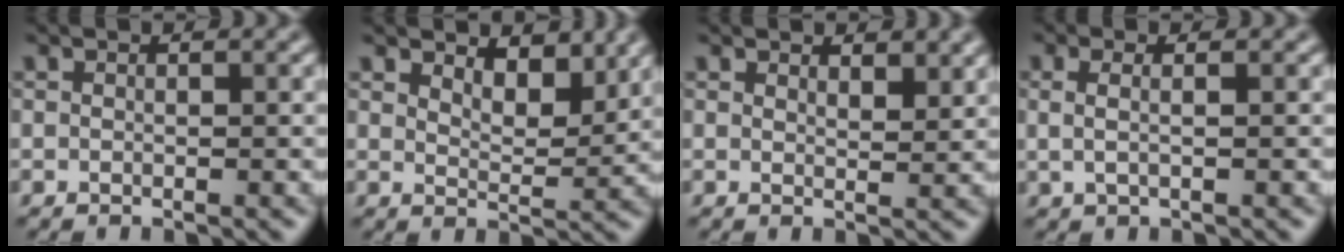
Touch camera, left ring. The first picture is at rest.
{"total": 3.7, "force": [3.0, 1.3, 1.7], "torque": [-0.032, -0.005, 0.040]}
{"total": 2.2, "force": [1.9, 0.6, 0.9], "torque": [-0.013, -0.002, 0.032]}
{"total": 1.8, "force": [0.5, 0.7, 1.6], "torque": [-0.030, -0.006, 0.004]}